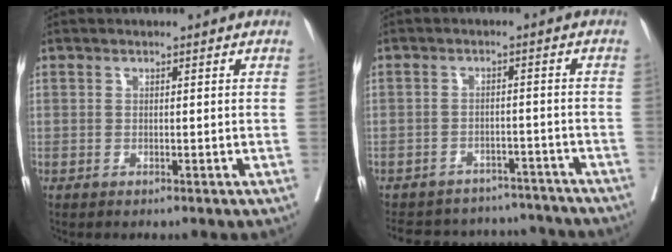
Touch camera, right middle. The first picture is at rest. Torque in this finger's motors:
{"motor_torque": [0.98, -1.16, 0.07, 0.04]}